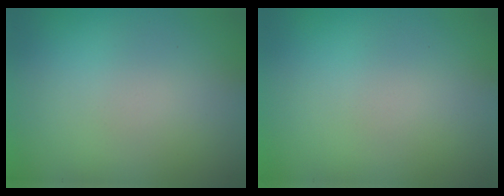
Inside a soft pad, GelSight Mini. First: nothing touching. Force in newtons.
{"total": 0.0}